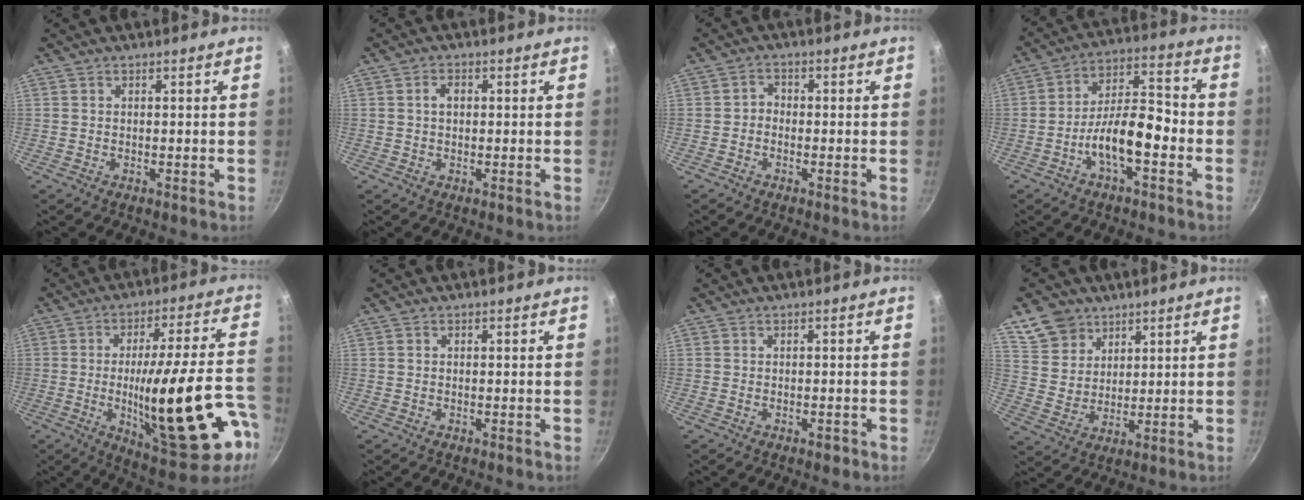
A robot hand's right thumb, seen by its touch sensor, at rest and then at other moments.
{"total": 2.3, "force": [0.3, 1.6, 1.7], "torque": [-0.019, 0.007, 0.004]}
{"total": 1.9, "force": [-0.8, 1.5, 0.9], "torque": [-0.009, 0.014, -0.021]}
{"total": 11.4, "force": [-4.5, 4.7, 9.3], "torque": [-0.141, 0.051, -0.082]}
{"total": 26.1, "force": [-7.5, 7.1, 23.9], "torque": [-0.335, 0.016, -0.089]}
{"total": 0.0}
{"total": 1.2, "force": [-0.7, 0.6, 0.8], "torque": [-0.011, 0.007, -0.008]}
{"total": 8.7, "force": [5.5, 6.3, 2.2], "torque": [-0.017, -0.015, 0.113]}